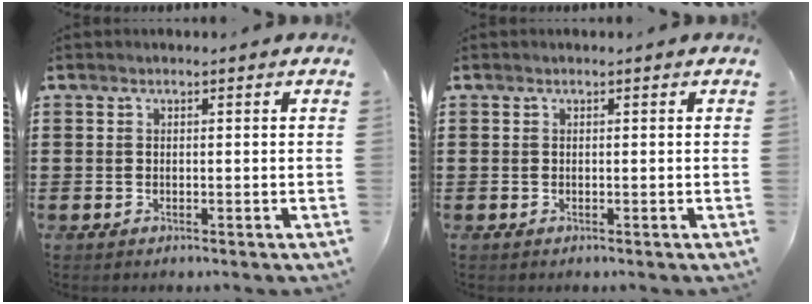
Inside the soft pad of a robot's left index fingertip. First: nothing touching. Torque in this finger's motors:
{"motor_torque": [0.00, 0.00, 0.00, 0.00]}